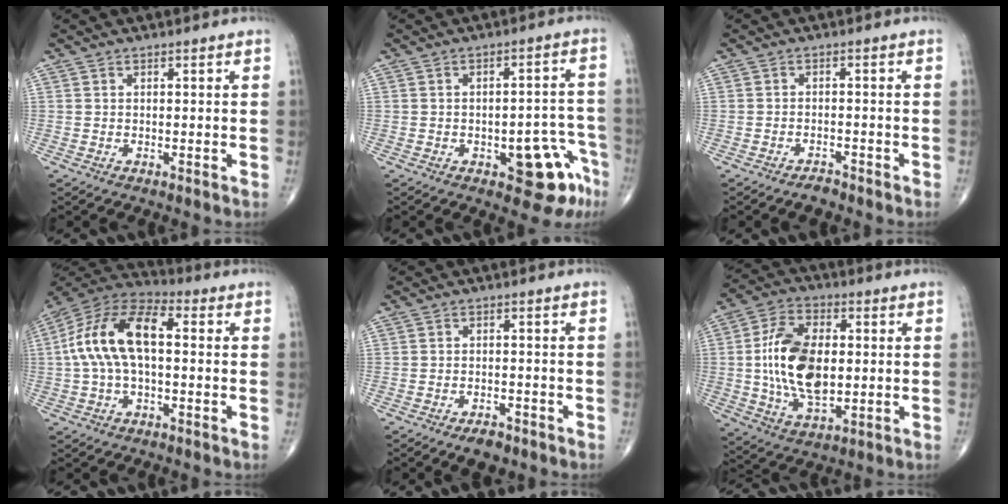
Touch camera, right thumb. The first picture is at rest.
{"total": 10.4, "force": [-5.1, 4.6, 7.8], "torque": [-0.052, 0.039, -0.057]}
{"total": 2.3, "force": [-2.0, 0.8, 0.8], "torque": [-0.018, 0.009, -0.033]}
{"total": 15.1, "force": [0.9, 7.8, 12.9], "torque": [-0.252, 0.042, 0.005]}
{"total": 3.9, "force": [-2.9, 1.7, 2.1], "torque": [-0.027, 0.010, -0.043]}
{"total": 16.1, "force": [0.1, 9.2, 13.2], "torque": [-0.237, 0.005, 0.004]}